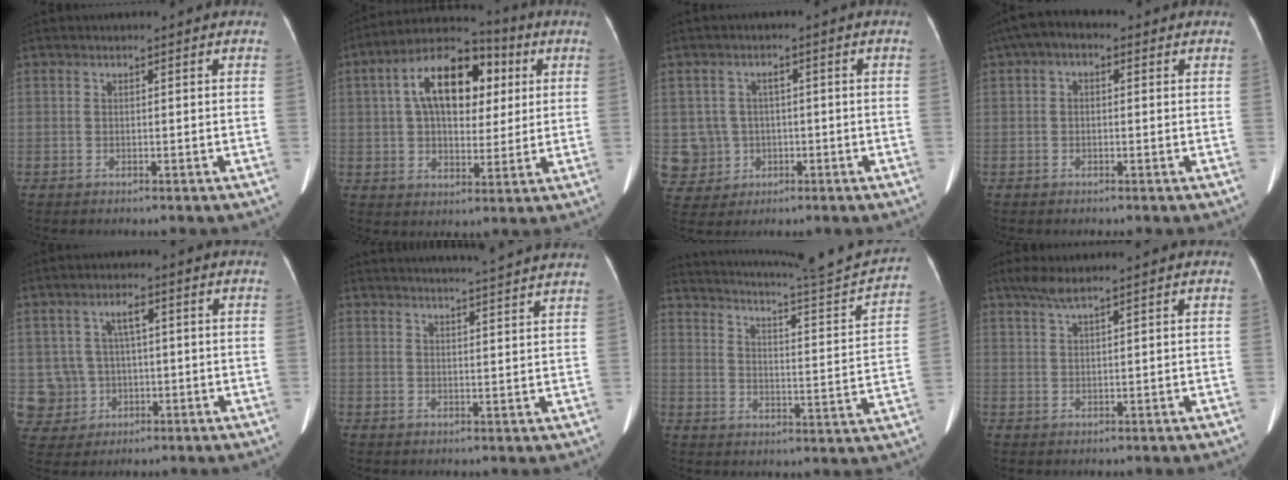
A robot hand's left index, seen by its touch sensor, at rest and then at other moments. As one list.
[{"total": 14.1, "force": [3.8, 7.6, 11.2], "torque": [-0.200, 0.042, 0.059]}, {"total": 6.5, "force": [-0.6, 6.4, 0.4], "torque": [-0.018, 0.015, 0.001]}, {"total": 3.9, "force": [1.3, 2.2, 3.0], "torque": [-0.054, 0.025, 0.015]}, {"total": 7.1, "force": [-0.3, 6.9, 1.8], "torque": [-0.047, 0.016, 0.009]}, {"total": 12.0, "force": [11.2, -1.1, 4.1], "torque": [-0.061, -0.011, 0.127]}, {"total": 20.4, "force": [19.2, -0.8, 6.7], "torque": [-0.118, -0.062, 0.249]}, {"total": 2.7, "force": [2.1, -0.2, 1.7], "torque": [-0.046, 0.012, 0.048]}]